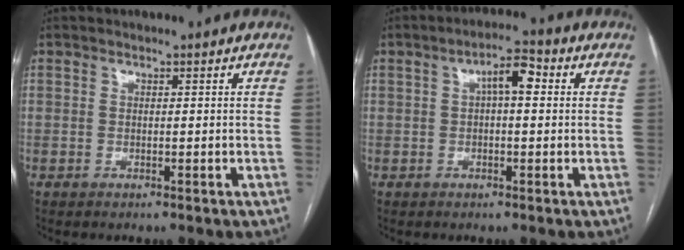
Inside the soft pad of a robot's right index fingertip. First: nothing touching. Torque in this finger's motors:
{"motor_torque": [0.24, 0.09, 0.10, 0.06]}